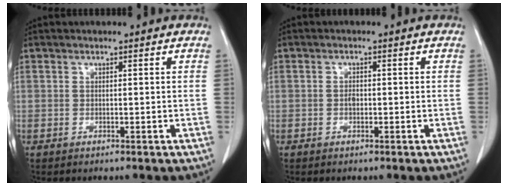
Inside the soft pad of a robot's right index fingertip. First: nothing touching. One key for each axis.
{"total": 1.0, "fx": -0.2, "fy": 0.6, "fz": 0.8, "tx": -0.016, "ty": 0.002, "tz": -0.004}